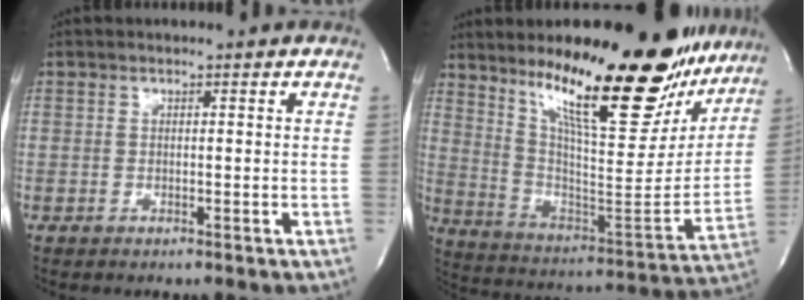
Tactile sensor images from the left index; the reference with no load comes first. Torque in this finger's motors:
{"motor_torque": [1.88, -0.25, 1.05, 0.21]}